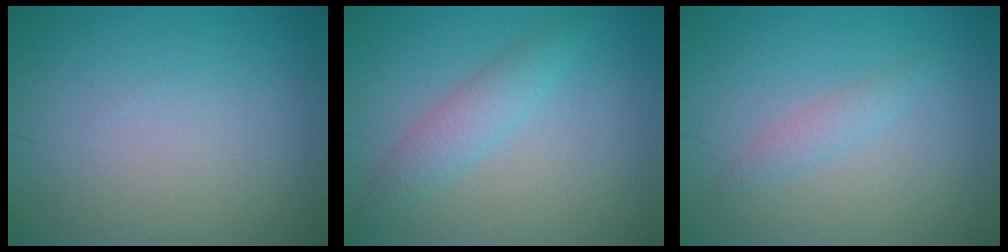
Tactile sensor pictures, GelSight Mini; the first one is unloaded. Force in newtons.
{"total": 2.5, "press": 2.5, "slide": 0.1}
{"total": 1.3, "press": 1.3, "slide": 0.0}